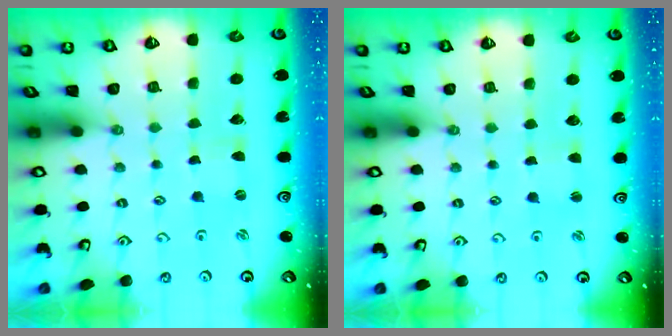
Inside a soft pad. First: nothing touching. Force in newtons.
{"total": 1.9, "press": 1.8, "slide": 0.3}